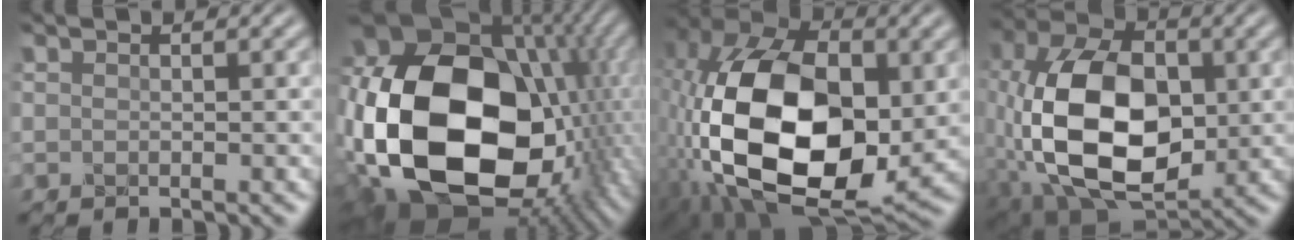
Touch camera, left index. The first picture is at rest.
{"total": 21.6, "force": [-1.8, 15.3, 15.1], "torque": [-0.343, -0.033, -0.012]}
{"total": 17.2, "force": [-2.9, 10.1, 13.6], "torque": [-0.274, 0.001, -0.067]}
{"total": 13.9, "force": [-1.8, 8.6, 10.7], "torque": [-0.214, -0.002, -0.043]}